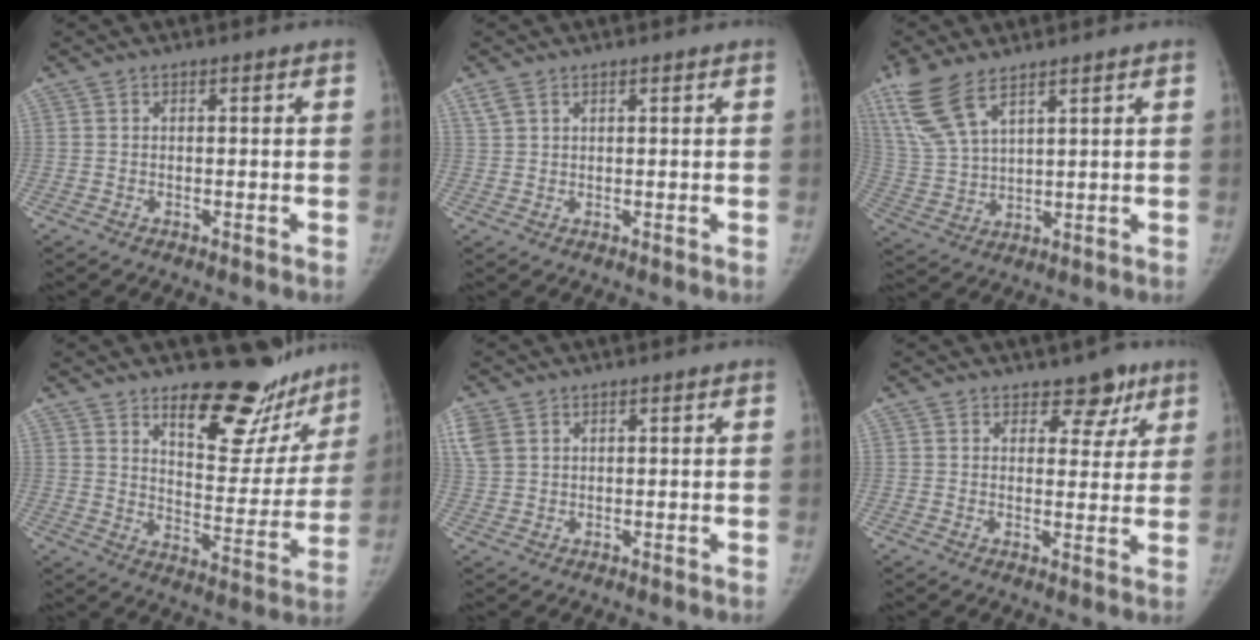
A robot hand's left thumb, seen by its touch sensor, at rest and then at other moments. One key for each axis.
{"total": 2.2, "fx": 1.4, "fy": 1.2, "fz": 1.2, "tx": -0.026, "ty": 0.004, "tz": 0.035}
{"total": 11.5, "fx": 7.6, "fy": 4.4, "fz": 7.4, "tx": -0.160, "ty": -0.018, "tz": 0.163}
{"total": 18.9, "fx": 14.9, "fy": 7.9, "fz": 8.7, "tx": -0.053, "ty": -0.125, "tz": 0.205}
{"total": 6.3, "fx": 2.9, "fy": 4.4, "fz": 3.4, "tx": -0.094, "ty": 0.009, "tz": 0.068}
{"total": 5.6, "fx": 3.8, "fy": 3.5, "fz": 2.2, "tx": 0.013, "ty": -0.019, "tz": 0.049}